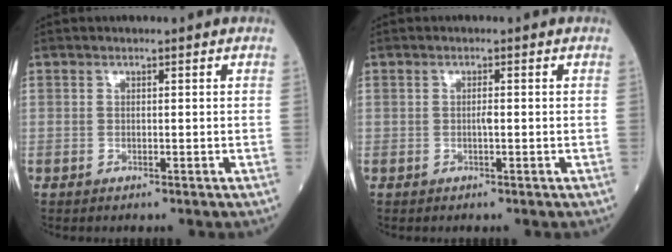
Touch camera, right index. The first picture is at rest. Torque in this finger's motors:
{"motor_torque": [0.34, -0.03, 0.17, 0.04]}